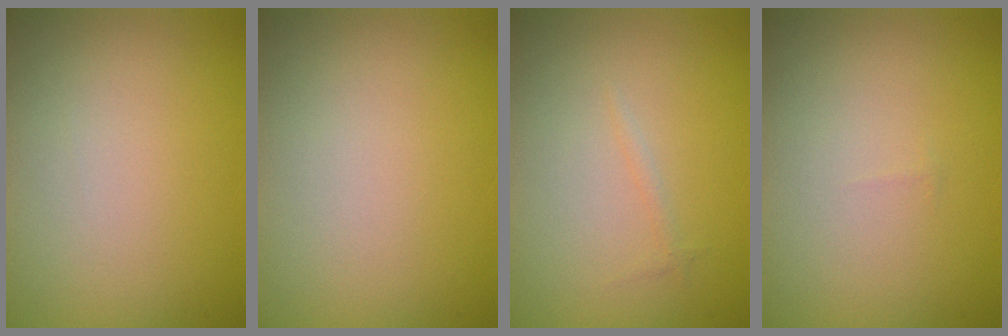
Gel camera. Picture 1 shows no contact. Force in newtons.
{"total": 0.0}
{"total": 0.5, "press": 0.5, "slide": 0.0}
{"total": 0.0}